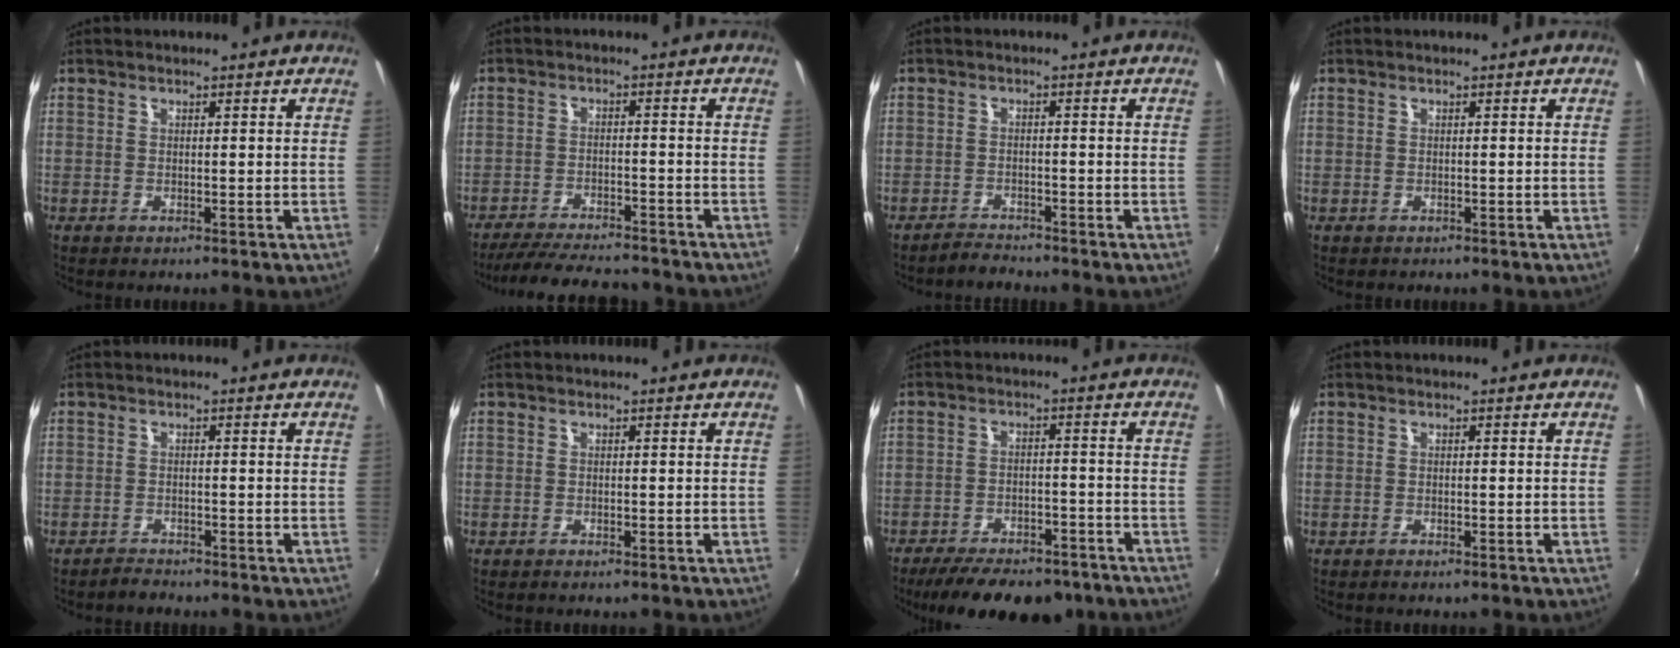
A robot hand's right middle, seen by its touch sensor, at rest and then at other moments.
{"total": 13.5, "force": [-12.1, 2.5, 5.6], "torque": [-0.124, -0.012, -0.184]}
{"total": 2.4, "force": [-2.3, 0.3, 0.1], "torque": [-0.013, 0.000, -0.046]}
{"total": 0.5, "force": [-0.3, 0.4, -0.1], "torque": [0.000, 0.000, -0.004]}
{"total": 1.7, "force": [-1.6, 0.2, 0.0], "torque": [-0.006, 0.000, -0.032]}
{"total": 0.7, "force": [-0.5, 0.1, 0.4], "torque": [-0.008, -0.001, -0.010]}
{"total": 17.2, "force": [-13.5, 6.3, 8.6], "torque": [-0.172, -0.022, -0.184]}
{"total": 0.9, "force": [-0.7, 0.2, 0.4], "torque": [-0.010, -0.002, -0.013]}